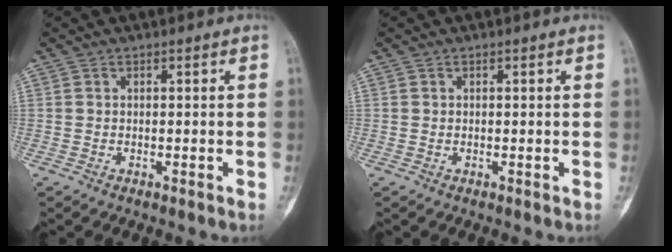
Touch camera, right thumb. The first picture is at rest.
{"total": 0.0}